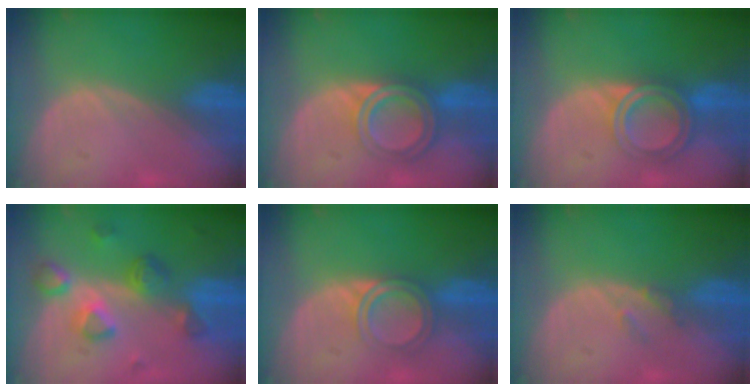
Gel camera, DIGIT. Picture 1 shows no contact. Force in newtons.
{"total": 6.4, "press": 5.4, "slide": 3.4}
{"total": 6.4, "press": 5.4, "slide": 3.5}
{"total": 7.9, "press": 7.1, "slide": 3.5}
{"total": 4.1, "press": 4.1, "slide": 0.3}
{"total": 1.6, "press": 1.6, "slide": 0.2}